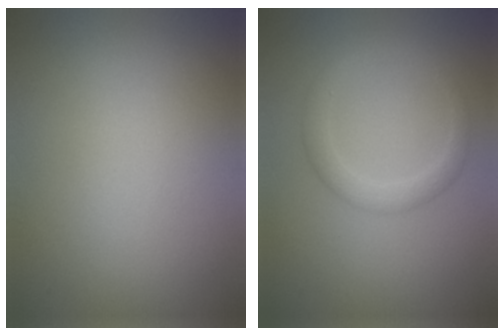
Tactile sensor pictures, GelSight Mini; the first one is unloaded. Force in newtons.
{"total": 2.2, "press": 2.2, "slide": 0.1}